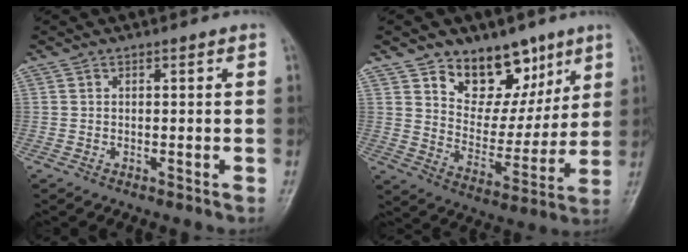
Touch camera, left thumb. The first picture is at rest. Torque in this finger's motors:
{"motor_torque": [0.19, 0.43, 0.14, -0.38, 0.21]}